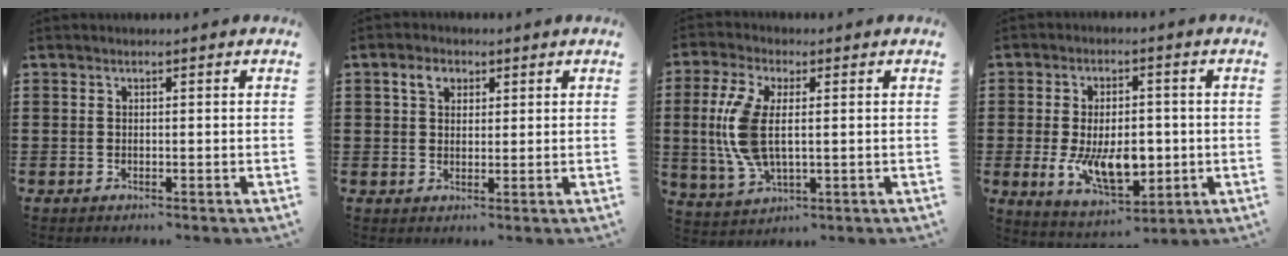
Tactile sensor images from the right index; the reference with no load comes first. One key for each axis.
{"total": 3.0, "fx": 1.3, "fy": 2.1, "fz": 1.6, "tx": -0.041, "ty": 0.010, "tz": 0.022}
{"total": 9.4, "fx": 0.6, "fy": 4.3, "fz": 8.3, "tx": -0.206, "ty": -0.006, "tz": 0.002}
{"total": 10.3, "fx": -1.7, "fy": 5.8, "fz": 8.3, "tx": -0.142, "ty": -0.005, "tz": -0.029}